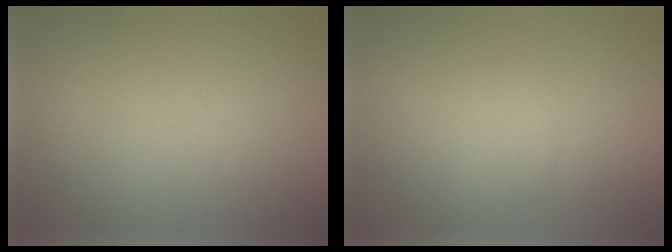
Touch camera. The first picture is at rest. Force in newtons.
{"total": 1.4, "press": 1.4, "slide": 0.0}